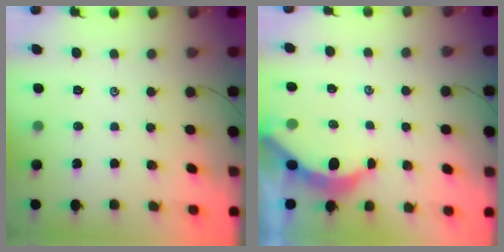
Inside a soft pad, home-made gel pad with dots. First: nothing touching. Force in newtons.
{"total": 4.0, "press": 3.9, "slide": 0.4}